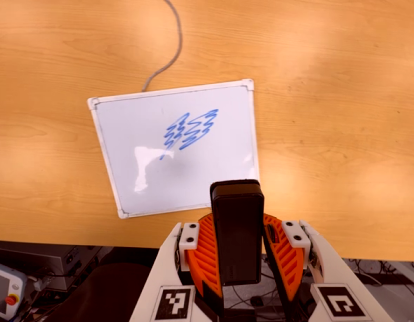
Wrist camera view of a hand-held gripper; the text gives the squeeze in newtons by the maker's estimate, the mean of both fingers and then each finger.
{"total": 6.4, "left": 6.2, "right": 6.7}